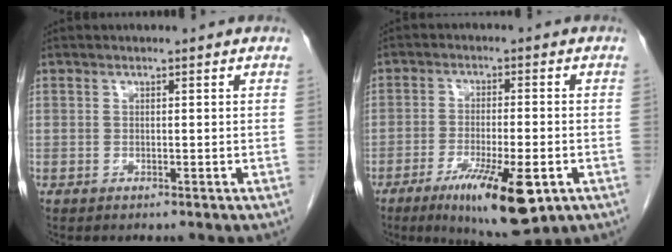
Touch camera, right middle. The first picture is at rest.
{"total": 12.3, "force": [-5.9, 2.5, 10.5], "torque": [-0.167, -0.024, -0.085]}